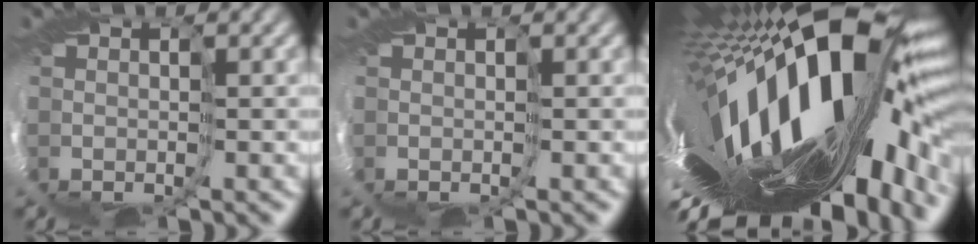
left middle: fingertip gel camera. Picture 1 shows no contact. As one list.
[{"total": 0.0}, {"total": 12.8, "force": [-3.1, 2.8, 12.1], "torque": [-0.224, -0.046, -0.054]}]